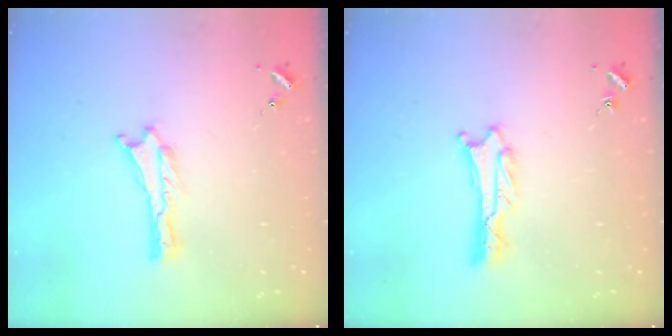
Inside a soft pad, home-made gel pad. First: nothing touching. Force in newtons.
{"total": 1.7, "press": 1.7, "slide": 0.1}